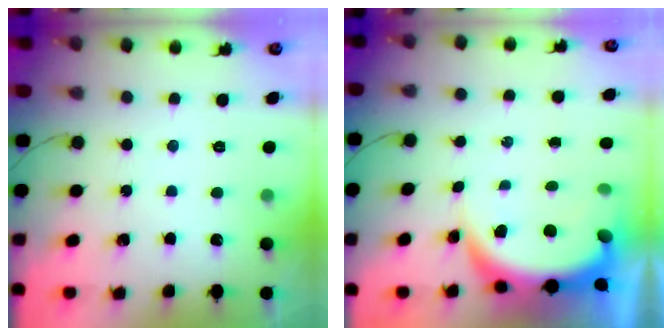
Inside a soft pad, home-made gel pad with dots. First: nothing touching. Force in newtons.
{"total": 7.6, "press": 7.6, "slide": 0.9}